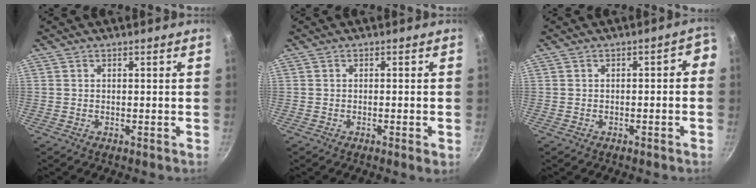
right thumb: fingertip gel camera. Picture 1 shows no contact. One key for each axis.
{"total": 1.7, "fx": -0.7, "fy": 0.1, "fz": 1.5, "tx": -0.030, "ty": -0.001, "tz": -0.013}
{"total": 3.3, "fx": -0.9, "fy": 1.7, "fz": 2.7, "tx": -0.015, "ty": 0.034, "tz": -0.006}